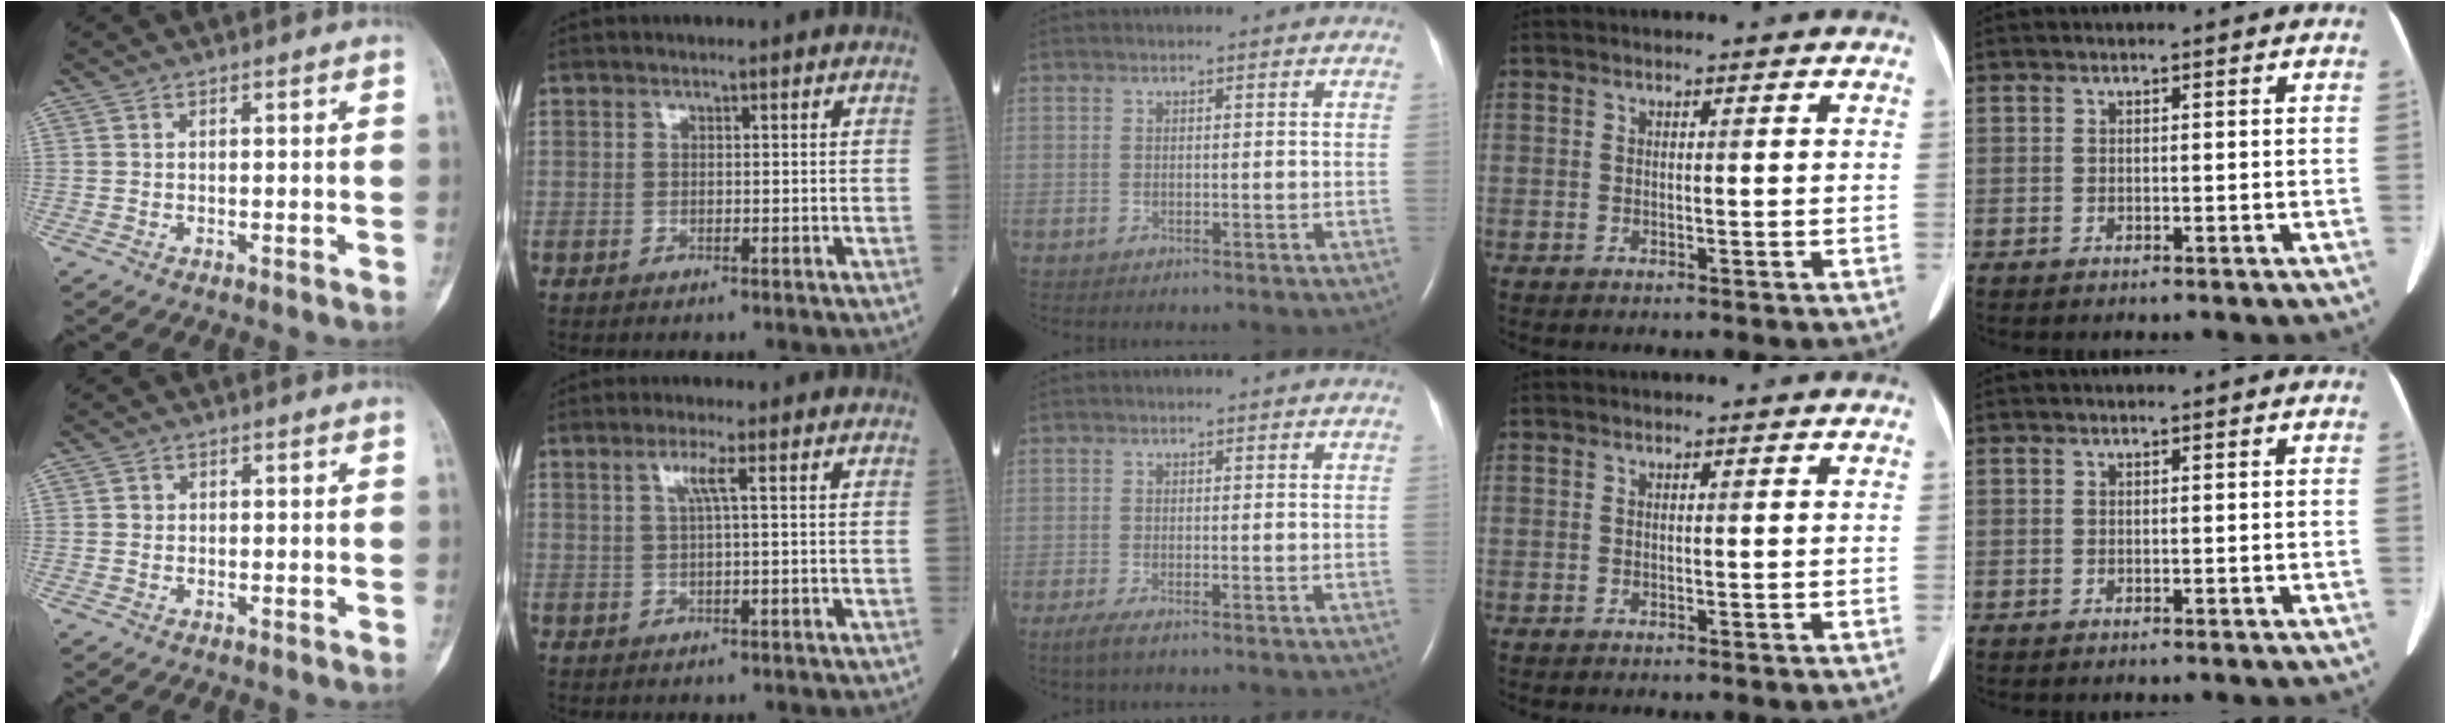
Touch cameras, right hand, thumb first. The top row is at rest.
{"thumb": {"total": 0.8, "force": [0.0, 0.8, 0.1], "torque": [0.003, 0.003, 0.000]}, "index": {"total": 2.4, "force": [0.7, -0.4, 2.3], "torque": [-0.048, 0.005, 0.014]}, "middle": {"total": 1.8, "force": [-1.0, 0.1, 1.4], "torque": [-0.040, -0.009, -0.024]}}